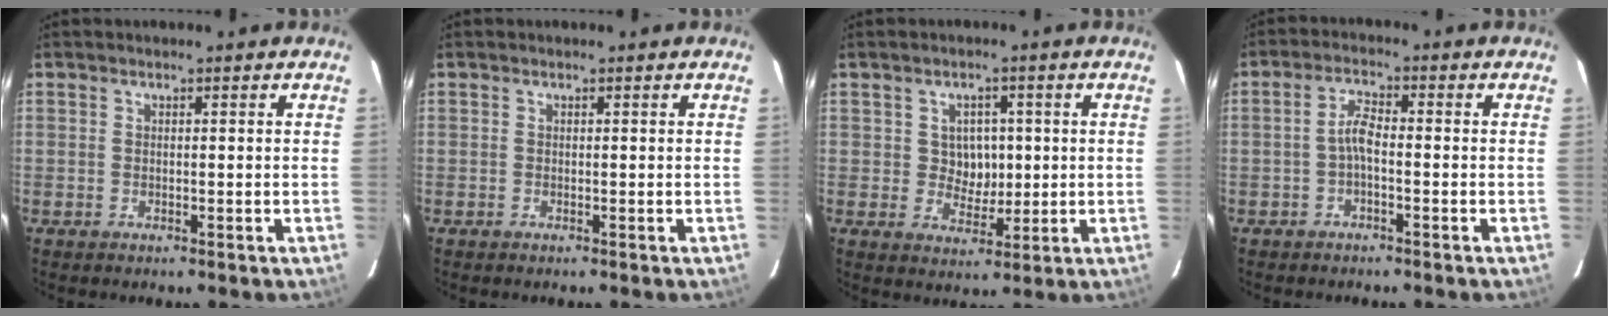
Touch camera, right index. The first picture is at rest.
{"total": 0.0}
{"total": 5.0, "force": [0.6, 4.4, 2.3], "torque": [-0.036, 0.010, 0.014]}
{"total": 3.0, "force": [-1.2, 0.8, 2.6], "torque": [-0.058, 0.011, -0.026]}